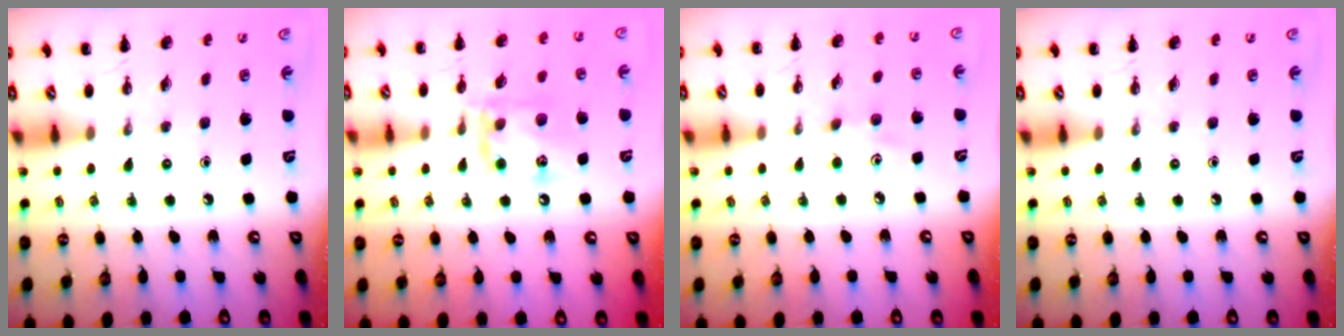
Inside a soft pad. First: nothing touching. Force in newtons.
{"total": 14.2, "press": 14.0, "slide": 1.9}
{"total": 2.9, "press": 2.8, "slide": 0.8}
{"total": 0.0}